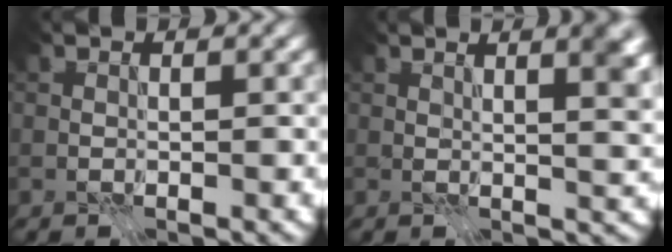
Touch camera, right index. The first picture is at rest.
{"total": 3.9, "force": [1.9, 0.8, 3.3], "torque": [-0.036, 0.002, 0.031]}